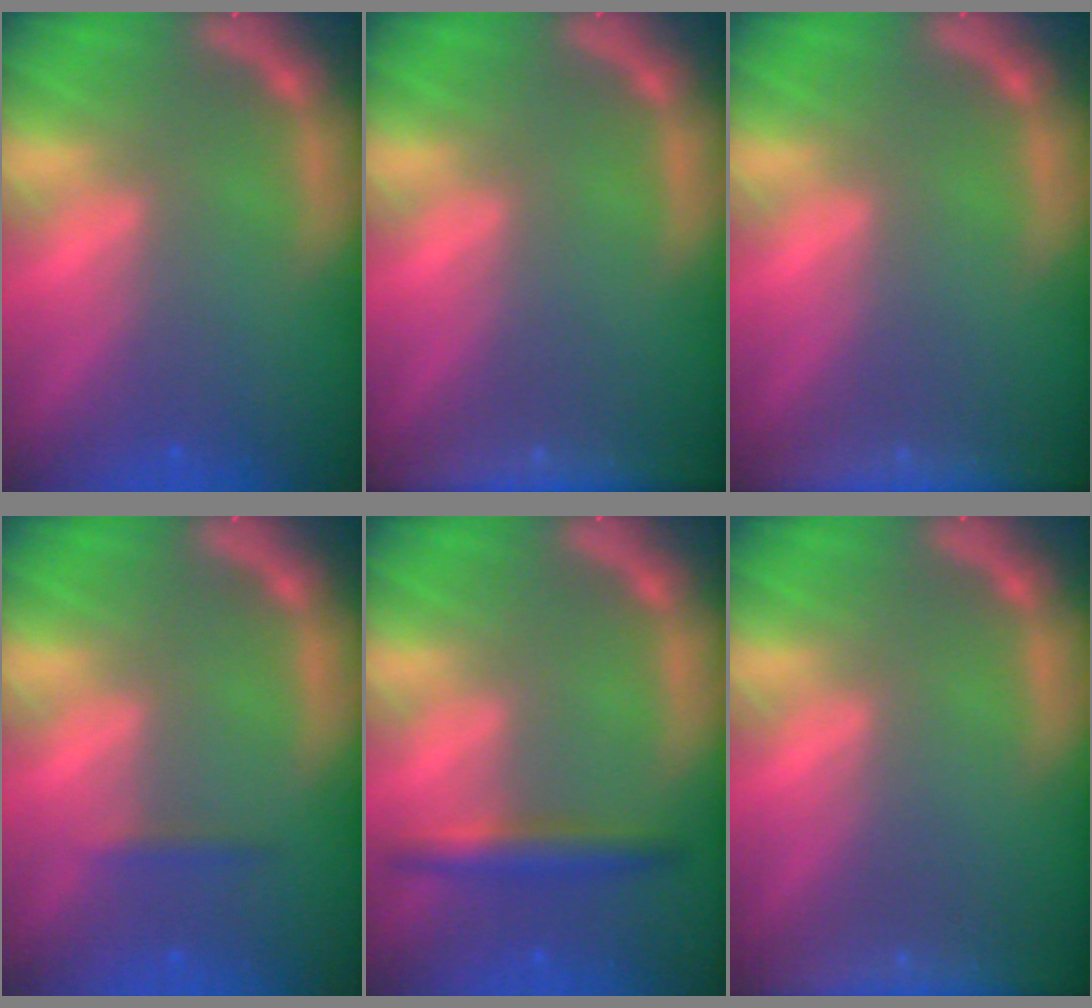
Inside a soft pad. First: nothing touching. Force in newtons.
{"total": 7.4}
{"total": 7.9}
{"total": 0.9}
{"total": 3.0}
{"total": 8.5}